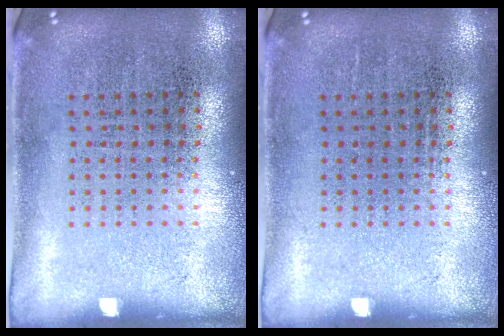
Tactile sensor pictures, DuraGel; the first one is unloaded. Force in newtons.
{"total": 0.0}